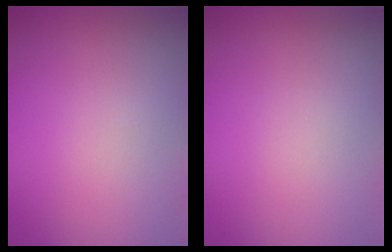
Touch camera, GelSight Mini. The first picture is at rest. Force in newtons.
{"total": 0.0}